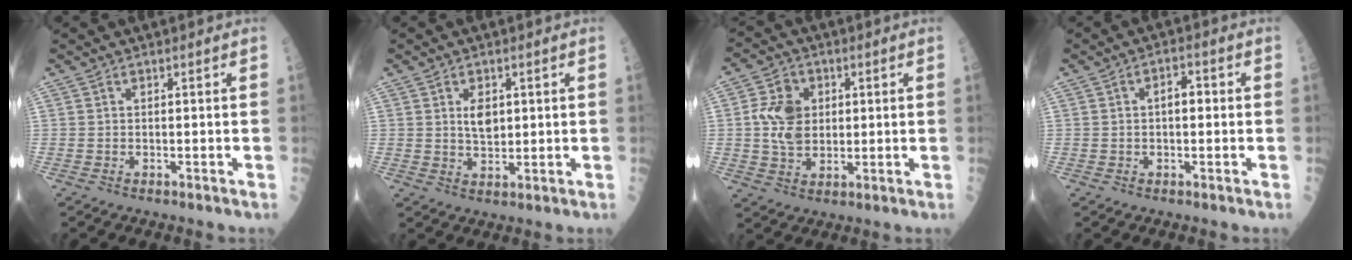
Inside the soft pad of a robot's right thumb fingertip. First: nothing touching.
{"total": 4.0, "force": [1.0, 2.4, 3.1], "torque": [-0.040, -0.008, 0.018]}
{"total": 8.8, "force": [1.1, 6.7, 5.6], "torque": [-0.081, 0.000, 0.020]}
{"total": 3.4, "force": [0.2, 1.9, 2.8], "torque": [-0.036, 0.011, 0.001]}